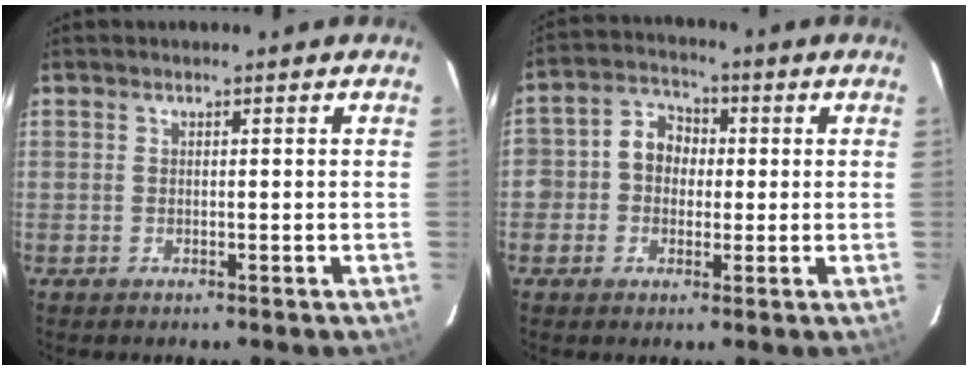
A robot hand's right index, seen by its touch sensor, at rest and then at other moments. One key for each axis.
{"total": 6.9, "fx": -0.5, "fy": 6.3, "fz": 2.9, "tx": -0.057, "ty": 0.028, "tz": -0.015}